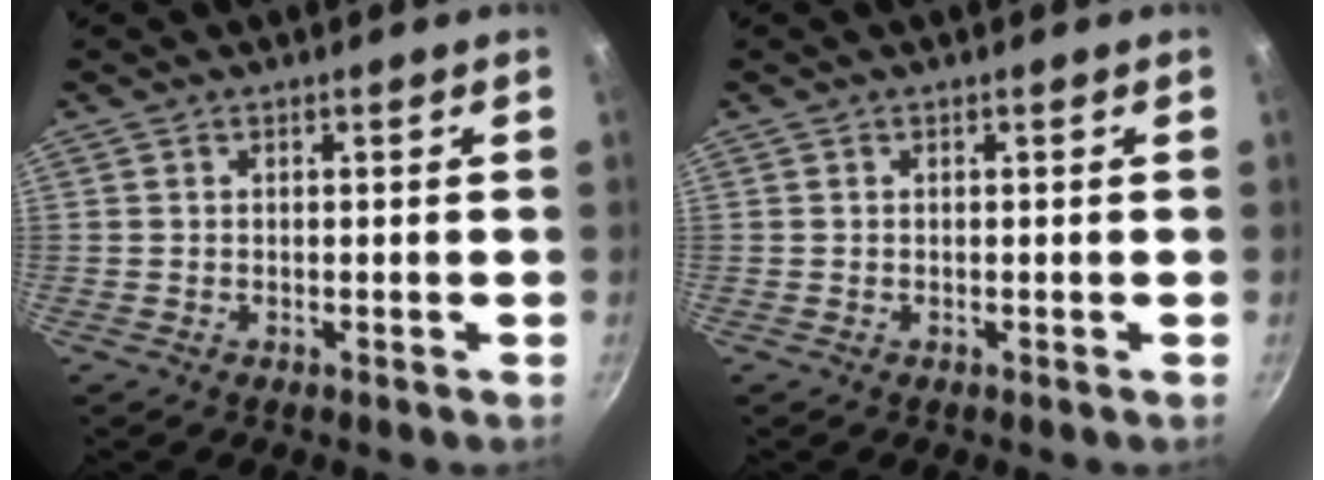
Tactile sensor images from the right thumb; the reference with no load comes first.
{"total": 0.0}